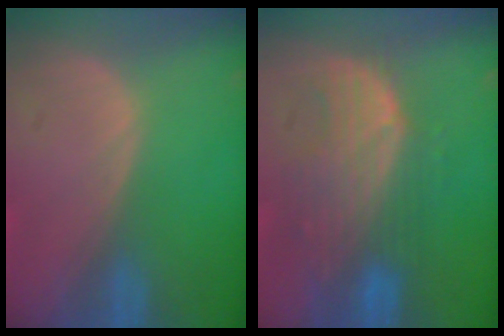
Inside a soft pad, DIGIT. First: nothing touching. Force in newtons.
{"total": 8.5, "press": 8.2, "slide": 2.3}